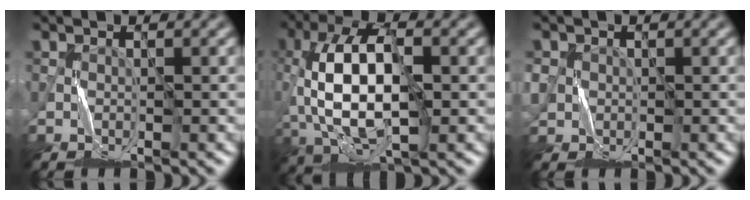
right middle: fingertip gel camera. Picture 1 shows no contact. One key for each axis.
{"total": 10.5, "fx": -0.9, "fy": 5.1, "fz": 9.1, "tx": -0.193, "ty": 0.010, "tz": -0.020}
{"total": 2.0, "fx": 0.1, "fy": 1.9, "fz": 0.1, "tx": -0.012, "ty": -0.002, "tz": 0.003}